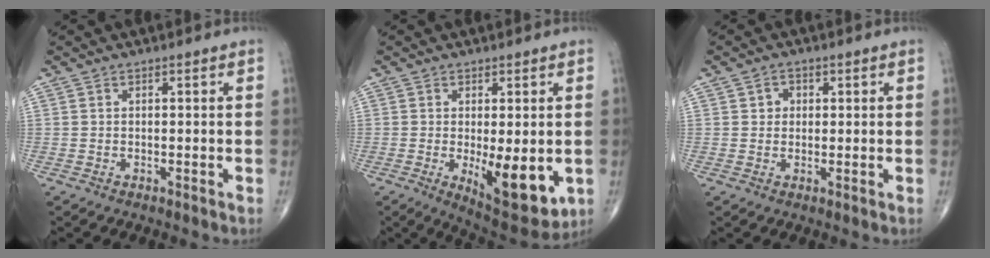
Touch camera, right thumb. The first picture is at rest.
{"total": 12.0, "force": [-2.2, 4.4, 10.9], "torque": [-0.143, -0.028, -0.019]}
{"total": 2.3, "force": [0.6, 2.0, 0.9], "torque": [0.000, 0.000, 0.006]}